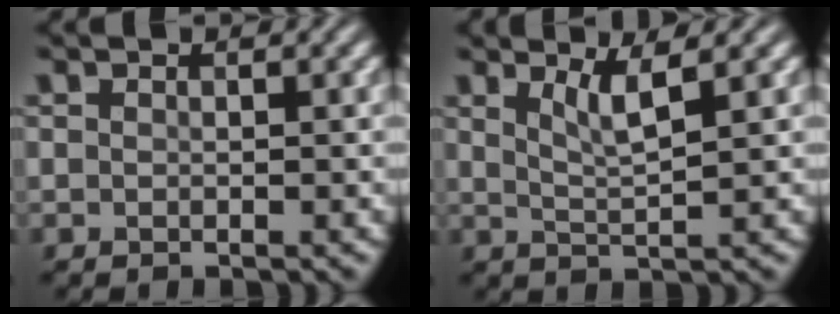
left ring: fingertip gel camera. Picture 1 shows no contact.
{"total": 2.6, "force": [1.4, 0.5, 2.1], "torque": [-0.033, -0.004, 0.028]}